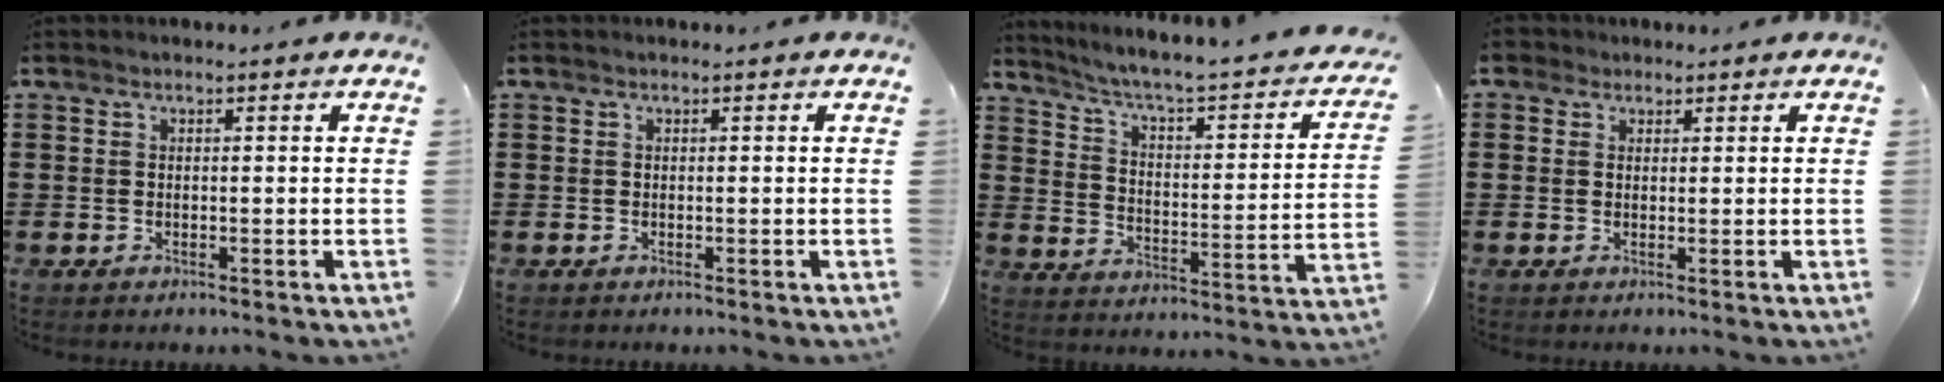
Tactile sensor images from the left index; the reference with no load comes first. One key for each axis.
{"total": 0.0}
{"total": 3.2, "fx": 2.2, "fy": 0.2, "fz": 2.3, "tx": -0.061, "ty": -0.033, "tz": 0.024}
{"total": 2.0, "fx": 1.3, "fy": 1.5, "fz": 0.3, "tx": -0.014, "ty": 0.011, "tz": 0.024}